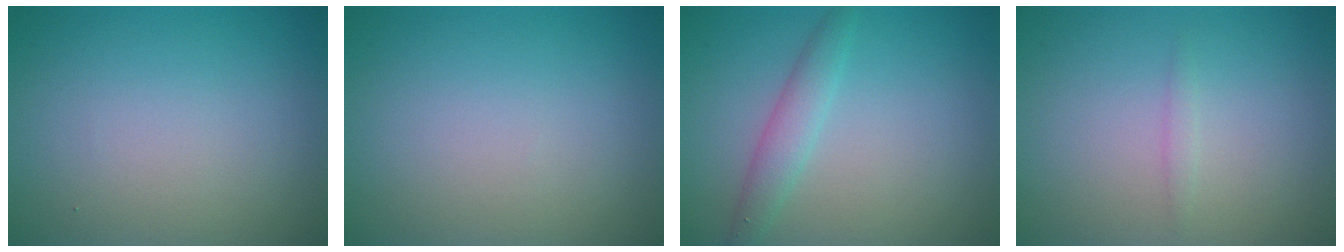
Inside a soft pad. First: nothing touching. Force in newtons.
{"total": 0.0}
{"total": 2.3, "press": 2.3, "slide": 0.0}
{"total": 0.7, "press": 0.7, "slide": 0.1}